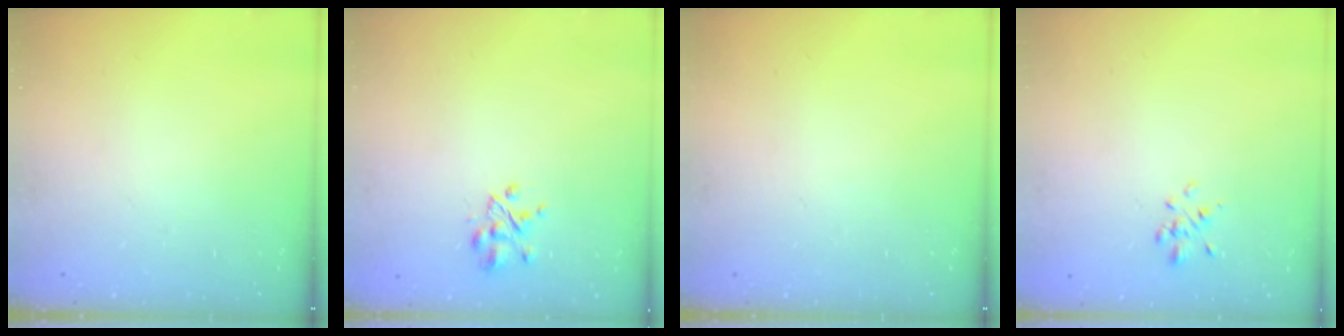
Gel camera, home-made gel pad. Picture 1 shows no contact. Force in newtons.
{"total": 3.2, "press": 3.1, "slide": 0.6}
{"total": 0.0}
{"total": 1.6, "press": 1.5, "slide": 0.6}